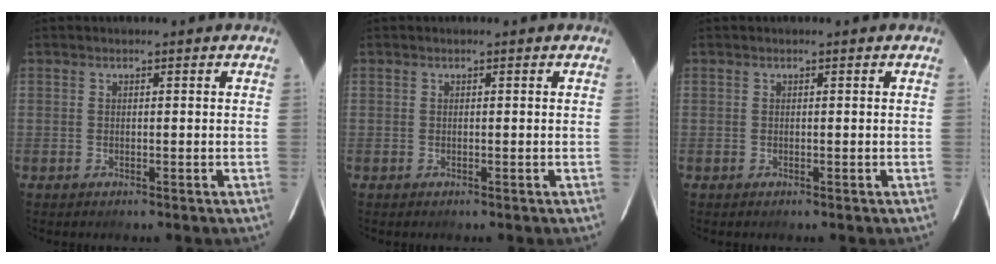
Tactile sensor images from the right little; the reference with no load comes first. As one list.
[{"total": 0.0}, {"total": 0.0}]